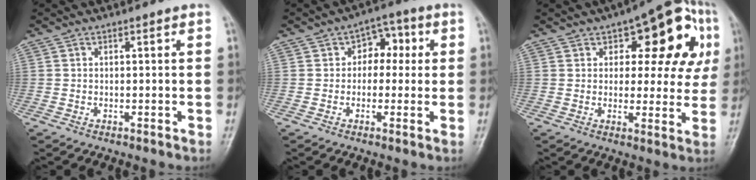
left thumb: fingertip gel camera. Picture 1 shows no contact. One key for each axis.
{"total": 6.0, "fx": 0.9, "fy": 4.5, "fz": 3.8, "tx": -0.011, "ty": 0.016, "tz": 0.002}
{"total": 16.9, "fx": 5.8, "fy": 8.6, "fz": 13.4, "tx": -0.111, "ty": 0.011, "tz": 0.069}